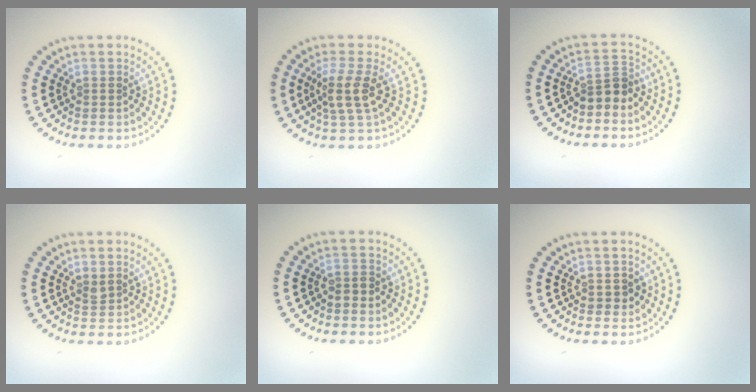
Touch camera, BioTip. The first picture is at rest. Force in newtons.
{"total": 3.0, "press": 2.4, "slide": 1.7}
{"total": 2.4, "press": 1.9, "slide": 1.4}
{"total": 0.8, "press": 0.6, "slide": 0.5}
{"total": 0.9, "press": 0.8, "slide": 0.4}
{"total": 0.9, "press": 0.8, "slide": 0.3}